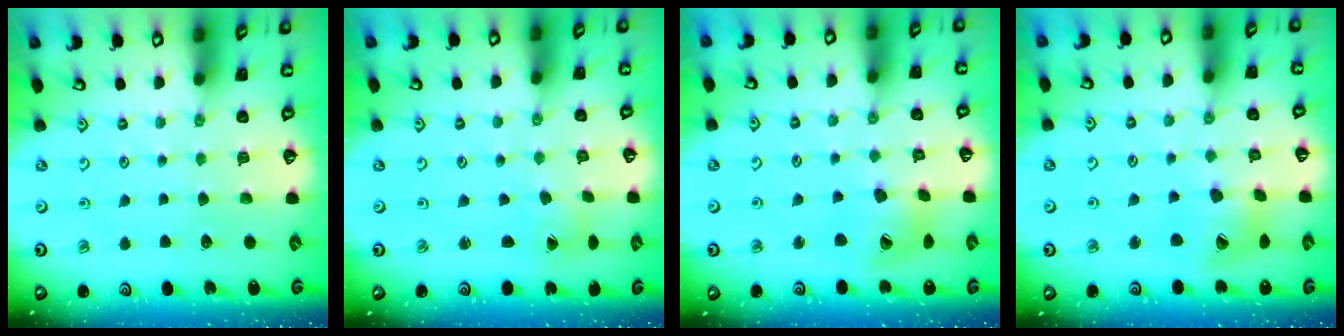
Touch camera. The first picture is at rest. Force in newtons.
{"total": 0.7, "press": 0.7, "slide": 0.1}
{"total": 14.2, "press": 14.1, "slide": 1.8}
{"total": 14.2, "press": 14.1, "slide": 1.8}